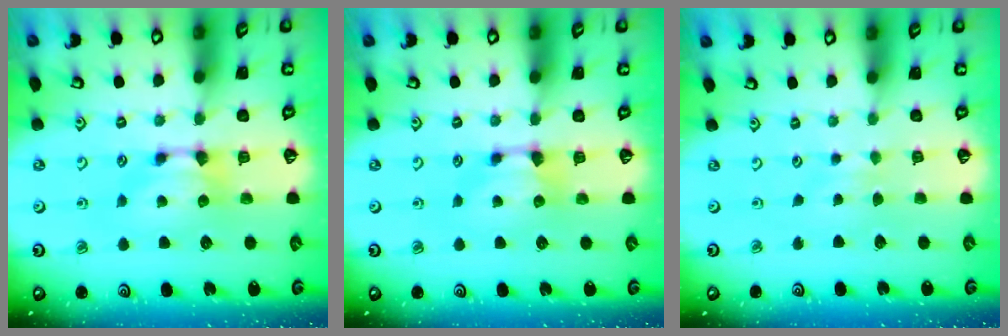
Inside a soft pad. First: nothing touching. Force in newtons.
{"total": 0.0}
{"total": 2.3, "press": 2.3, "slide": 0.3}